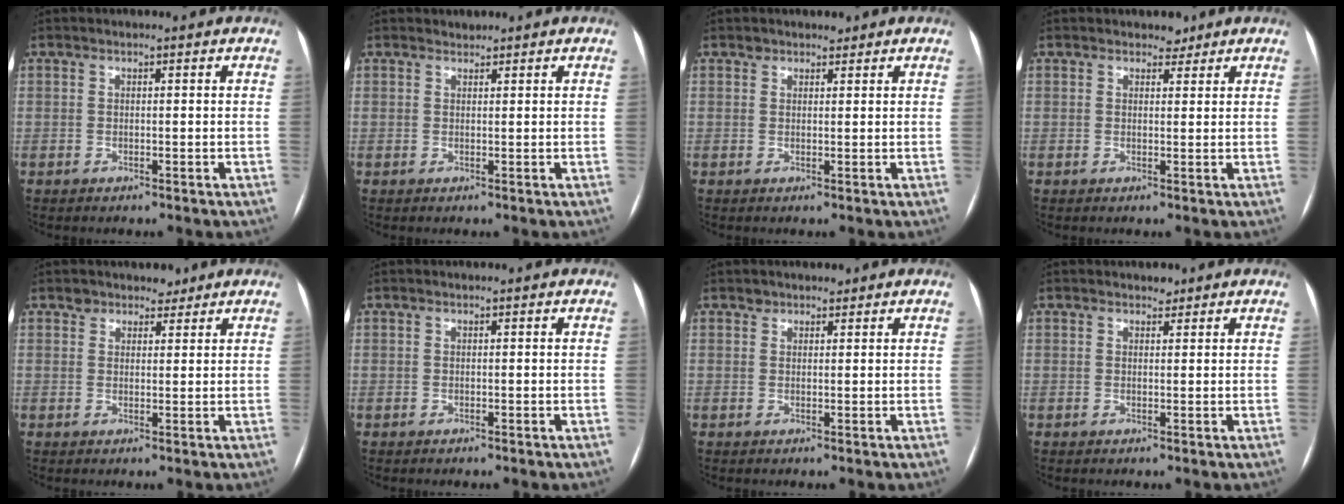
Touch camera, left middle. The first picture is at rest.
{"total": 0.7, "force": [0.7, 0.3, -0.2], "torque": [-0.003, 0.004, 0.011]}
{"total": 1.5, "force": [1.1, 0.9, 0.0], "torque": [0.006, 0.000, 0.012]}
{"total": 1.8, "force": [1.4, 1.1, 0.2], "torque": [0.000, -0.002, 0.017]}
{"total": 2.0, "force": [1.6, 1.2, 0.0], "torque": [0.008, 0.000, 0.018]}
{"total": 0.0}
{"total": 1.4, "force": [1.0, 0.9, -0.1], "torque": [0.010, 0.001, 0.011]}
{"total": 1.1, "force": [0.9, 0.6, 0.2], "torque": [-0.003, -0.003, 0.012]}